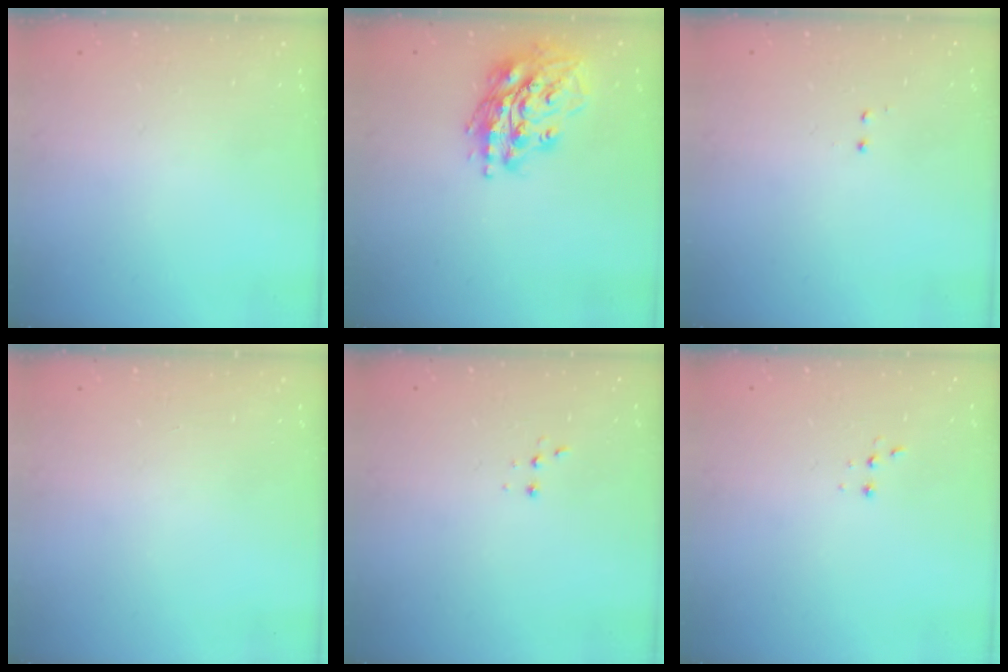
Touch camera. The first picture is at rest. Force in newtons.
{"total": 17.6, "press": 17.4, "slide": 2.6}
{"total": 0.5, "press": 0.5, "slide": 0.3}
{"total": 0.0}
{"total": 2.7, "press": 2.7, "slide": 0.5}
{"total": 2.7, "press": 2.7, "slide": 0.5}